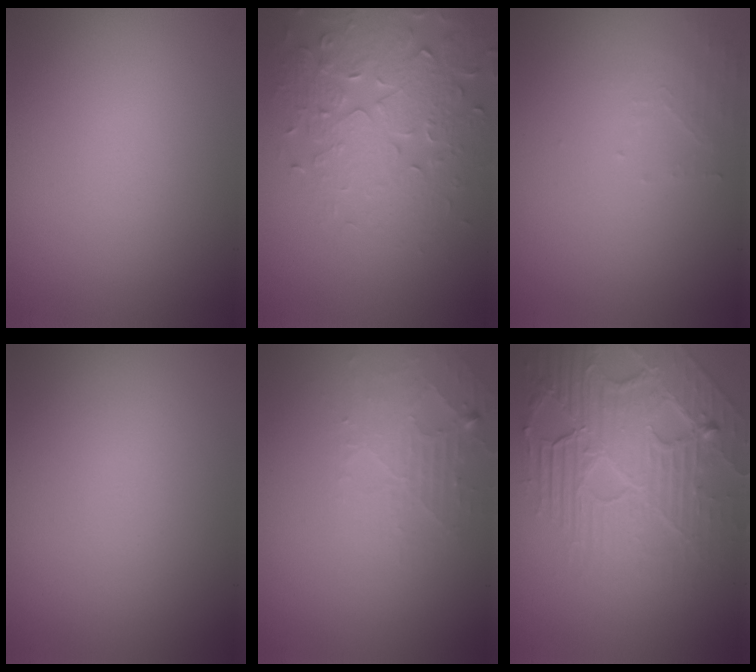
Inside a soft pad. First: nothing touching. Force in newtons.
{"total": 5.1, "press": 4.7, "slide": 1.9}
{"total": 1.4, "press": 1.3, "slide": 0.3}
{"total": 0.0}
{"total": 2.6, "press": 2.6, "slide": 0.4}
{"total": 8.0, "press": 5.6, "slide": 5.7}